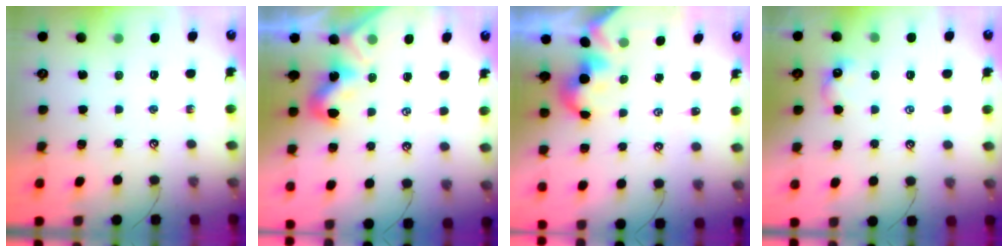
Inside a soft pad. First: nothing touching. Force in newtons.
{"total": 1.7, "press": 1.6, "slide": 0.4}
{"total": 2.1, "press": 2.1, "slide": 0.2}
{"total": 2.9, "press": 2.8, "slide": 0.7}